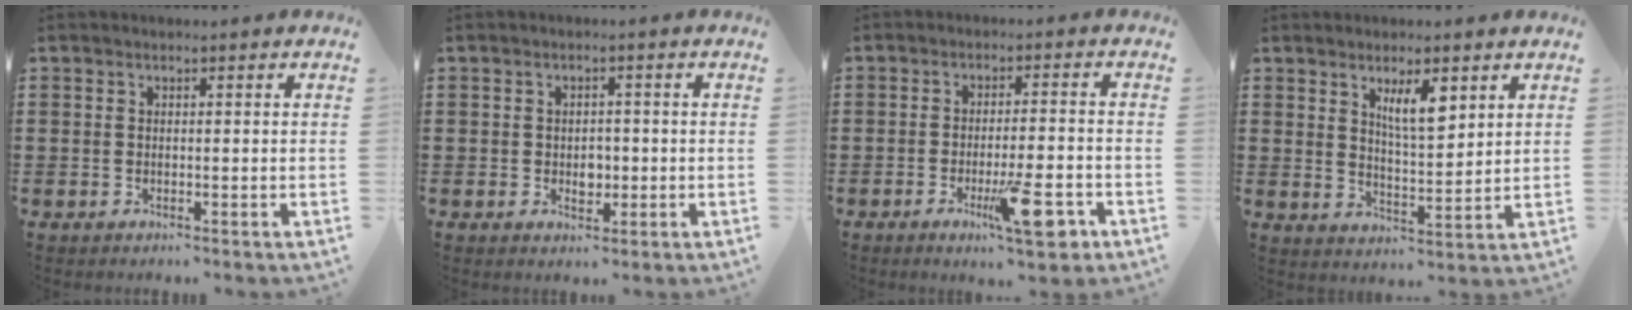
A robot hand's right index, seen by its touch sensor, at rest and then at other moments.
{"total": 2.3, "force": [-0.4, 1.7, 1.5], "torque": [-0.016, -0.003, -0.013]}
{"total": 9.1, "force": [-4.0, 1.8, 8.0], "torque": [-0.134, -0.002, -0.062]}
{"total": 5.6, "force": [3.1, 1.7, 4.4], "torque": [-0.084, 0.002, 0.052]}